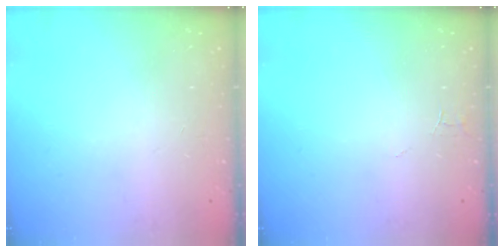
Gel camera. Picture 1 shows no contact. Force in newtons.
{"total": 3.0, "press": 3.0, "slide": 0.2}